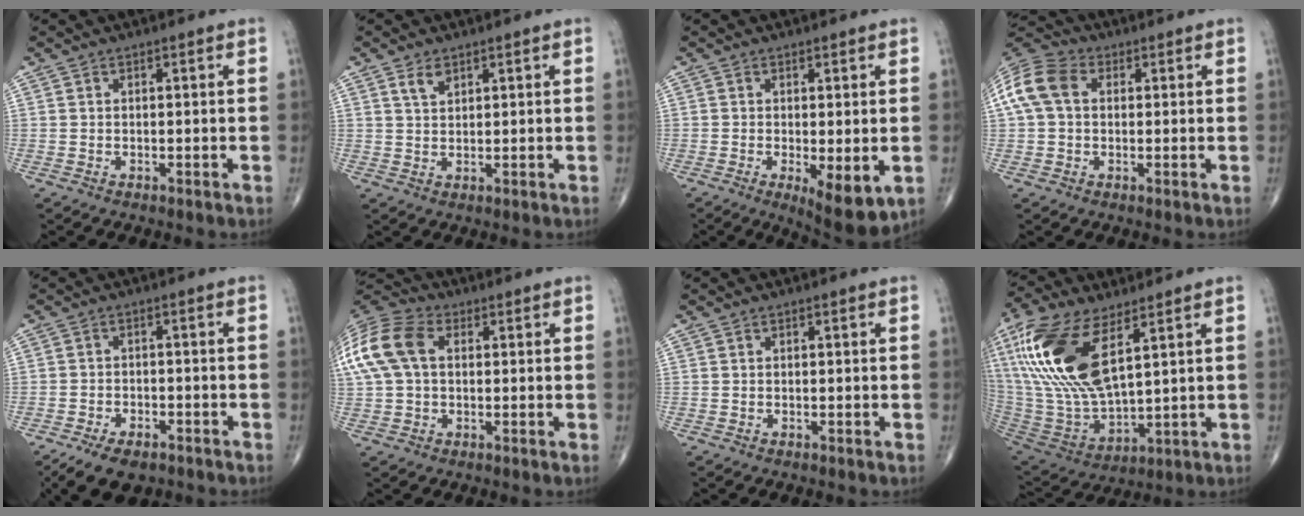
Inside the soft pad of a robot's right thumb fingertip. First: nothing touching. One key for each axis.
{"total": 2.9, "fx": 1.8, "fy": 1.5, "fz": 1.7, "tx": -0.027, "ty": -0.007, "tz": 0.037}
{"total": 8.3, "fx": -2.0, "fy": 2.8, "fz": 7.5, "tx": -0.110, "ty": -0.024, "tz": -0.025}
{"total": 10.3, "fx": 1.8, "fy": 7.4, "fz": 6.9, "tx": -0.148, "ty": 0.031, "tz": 0.028}
{"total": 8.6, "fx": -6.0, "fy": 4.3, "fz": 4.5, "tx": -0.064, "ty": 0.012, "tz": -0.096}
{"total": 14.4, "fx": 2.7, "fy": 9.6, "fz": 10.4, "tx": -0.244, "ty": 0.029, "tz": 0.044}
{"total": 0.0}
{"total": 23.3, "fx": 9.4, "fy": 10.2, "fz": 18.7, "tx": -0.415, "ty": -0.033, "tz": 0.192}